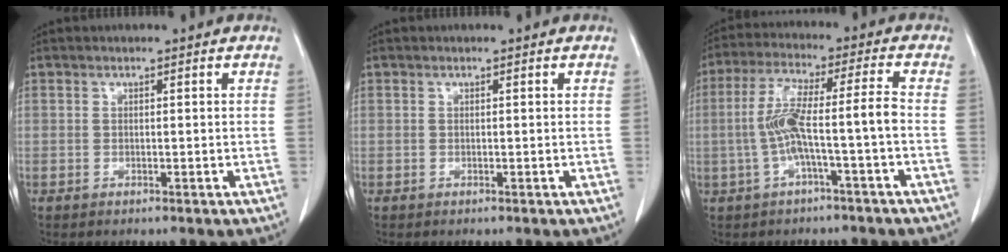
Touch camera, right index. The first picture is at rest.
{"total": 0.0}
{"total": 8.6, "force": [-1.8, -0.1, 8.4], "torque": [-0.169, 0.028, -0.029]}